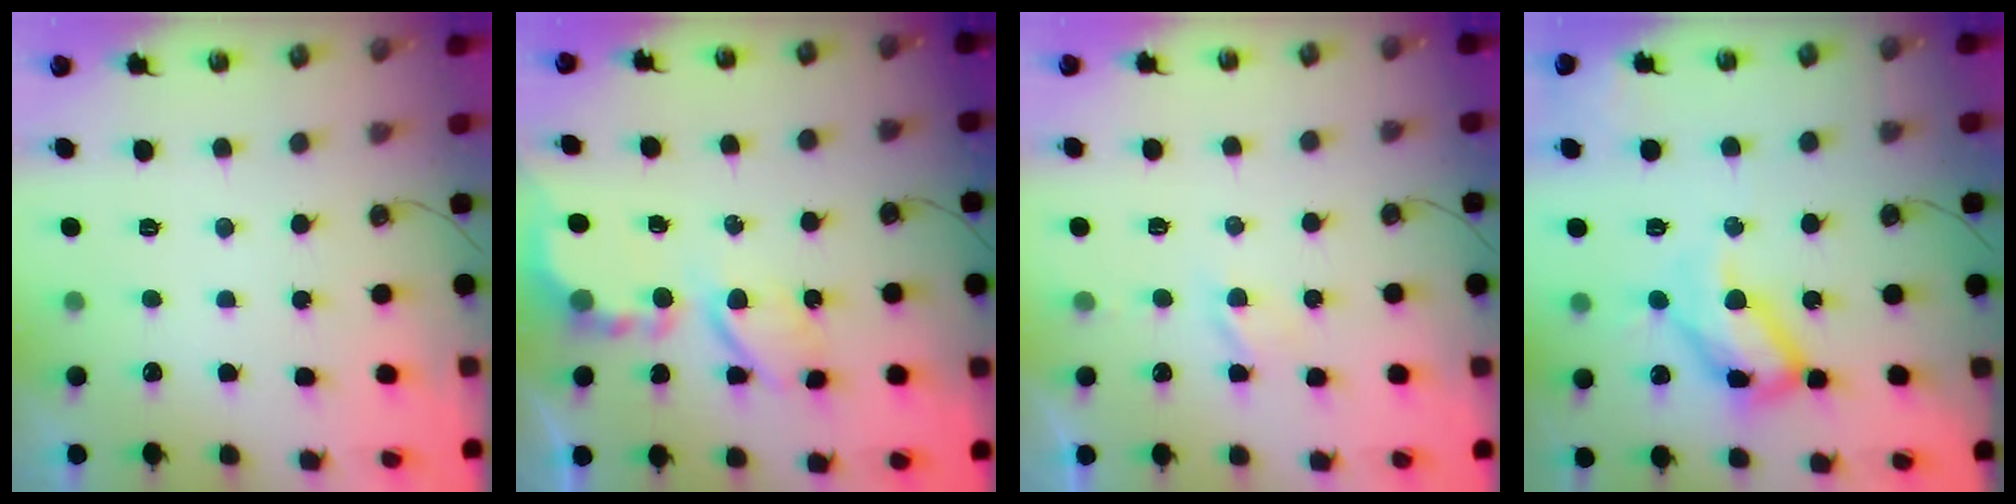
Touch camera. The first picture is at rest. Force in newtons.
{"total": 5.5, "press": 5.5, "slide": 0.6}
{"total": 1.9, "press": 1.9, "slide": 0.4}
{"total": 18.0, "press": 17.9, "slide": 1.3}